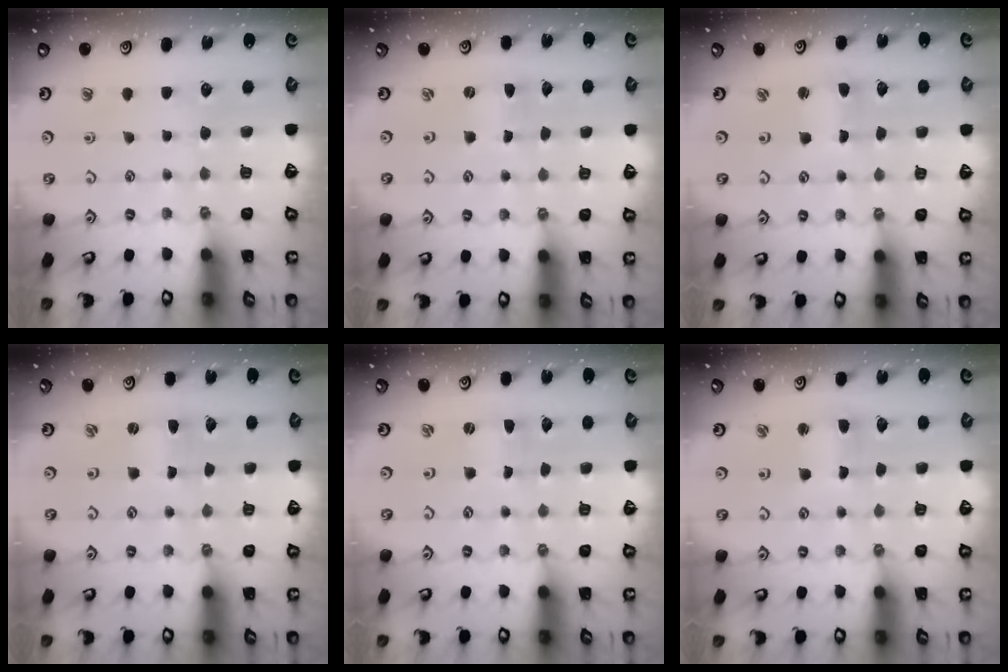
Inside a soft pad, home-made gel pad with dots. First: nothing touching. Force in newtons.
{"total": 0.0}
{"total": 1.6, "press": 1.6, "slide": 0.4}
{"total": 0.5, "press": 0.5, "slide": 0.1}
{"total": 0.0}
{"total": 2.2, "press": 2.2, "slide": 0.3}